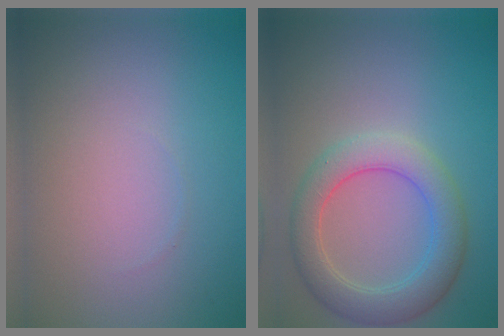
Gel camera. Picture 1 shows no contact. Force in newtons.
{"total": 4.9, "press": 4.9, "slide": 0.3}